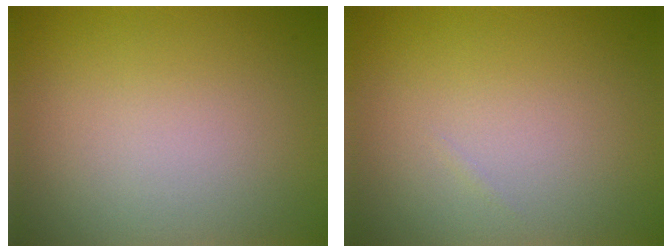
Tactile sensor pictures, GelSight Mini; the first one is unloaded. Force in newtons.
{"total": 0.0}